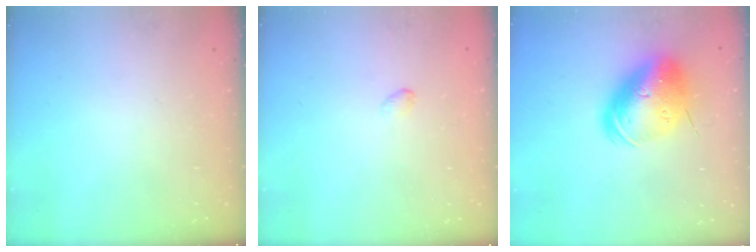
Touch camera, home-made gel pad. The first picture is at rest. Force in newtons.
{"total": 2.6, "press": 2.5, "slide": 0.5}
{"total": 18.3, "press": 18.0, "slide": 3.3}